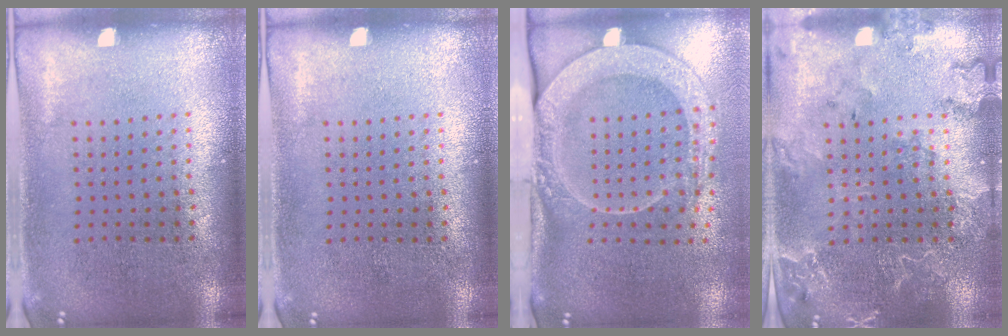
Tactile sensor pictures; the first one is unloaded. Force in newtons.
{"total": 0.0}
{"total": 2.8, "press": 2.2, "slide": 1.8}
{"total": 2.3, "press": 2.2, "slide": 0.4}